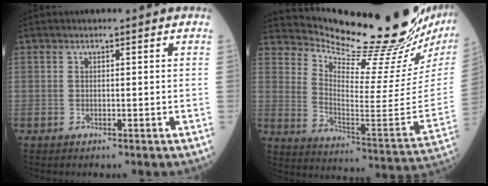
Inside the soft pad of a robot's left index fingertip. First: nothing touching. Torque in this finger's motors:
{"motor_torque": [0.87, -1.28, 0.10, -0.01]}